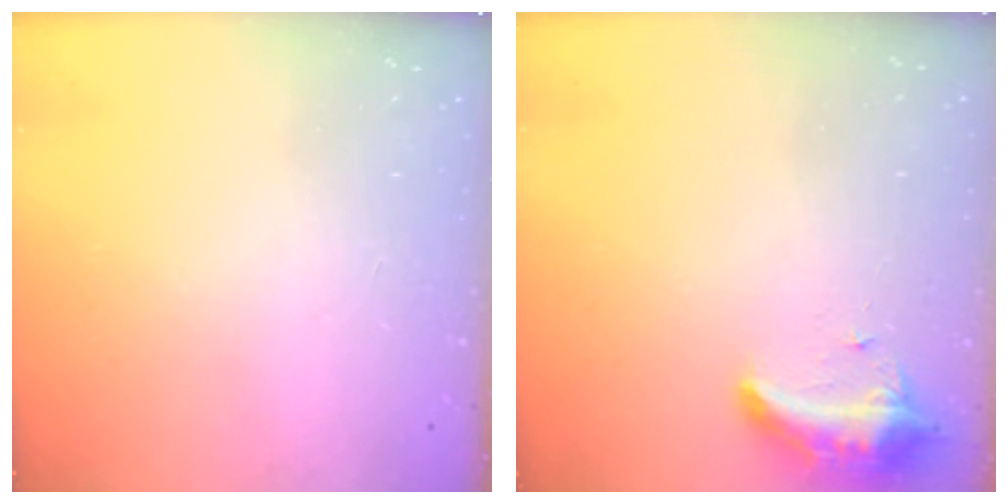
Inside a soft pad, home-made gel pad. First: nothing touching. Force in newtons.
{"total": 9.6, "press": 9.6, "slide": 0.8}